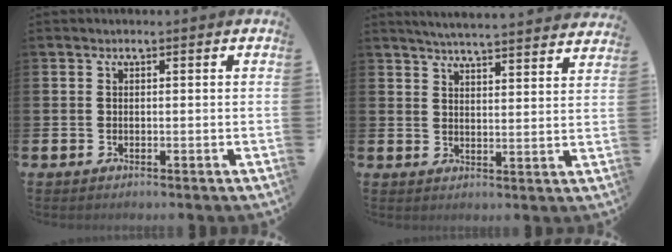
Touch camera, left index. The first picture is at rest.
{"total": 5.1, "force": [5.1, -0.3, 0.7], "torque": [-0.021, -0.035, 0.088]}